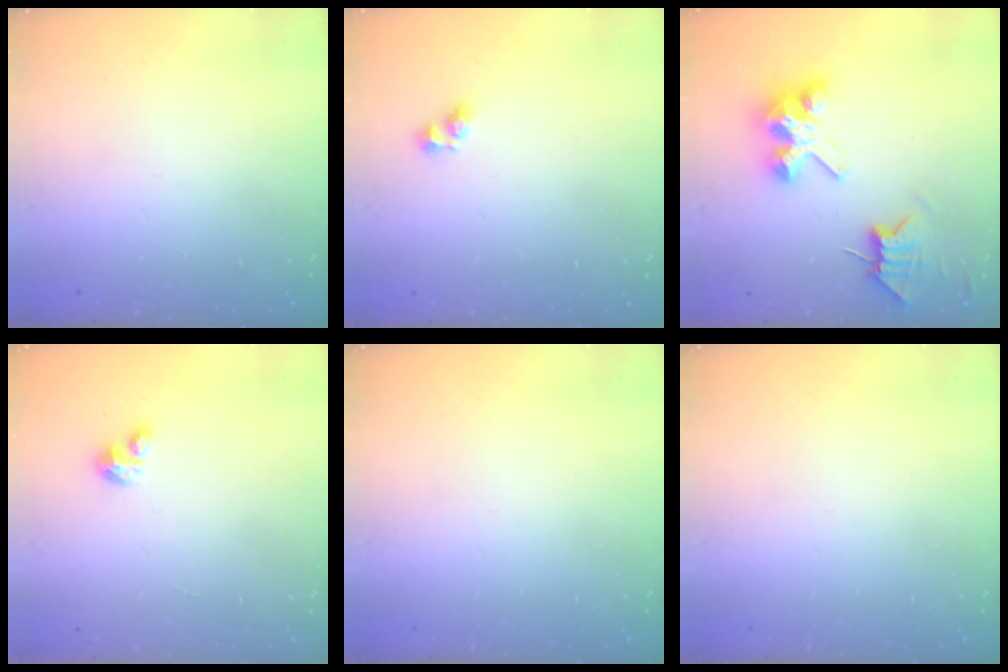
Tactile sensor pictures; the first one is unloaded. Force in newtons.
{"total": 2.4, "press": 2.4, "slide": 0.2}
{"total": 7.2, "press": 7.2, "slide": 0.6}
{"total": 2.3, "press": 2.3, "slide": 0.1}
{"total": 0.0}
{"total": 0.0}